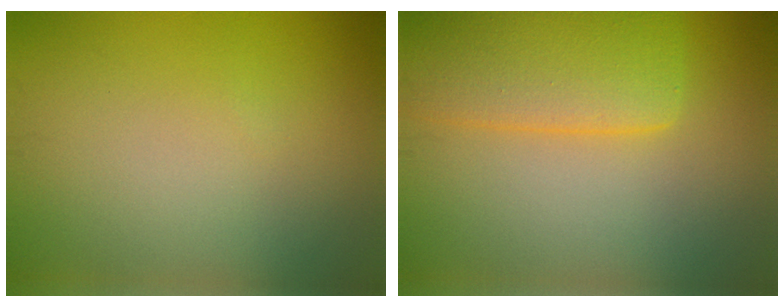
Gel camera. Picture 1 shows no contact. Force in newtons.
{"total": 6.5, "press": 6.5, "slide": 0.3}